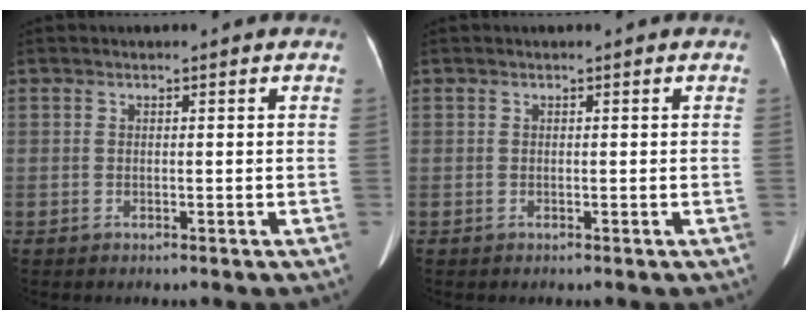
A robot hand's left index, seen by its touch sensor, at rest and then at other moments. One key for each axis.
{"total": 0.0}